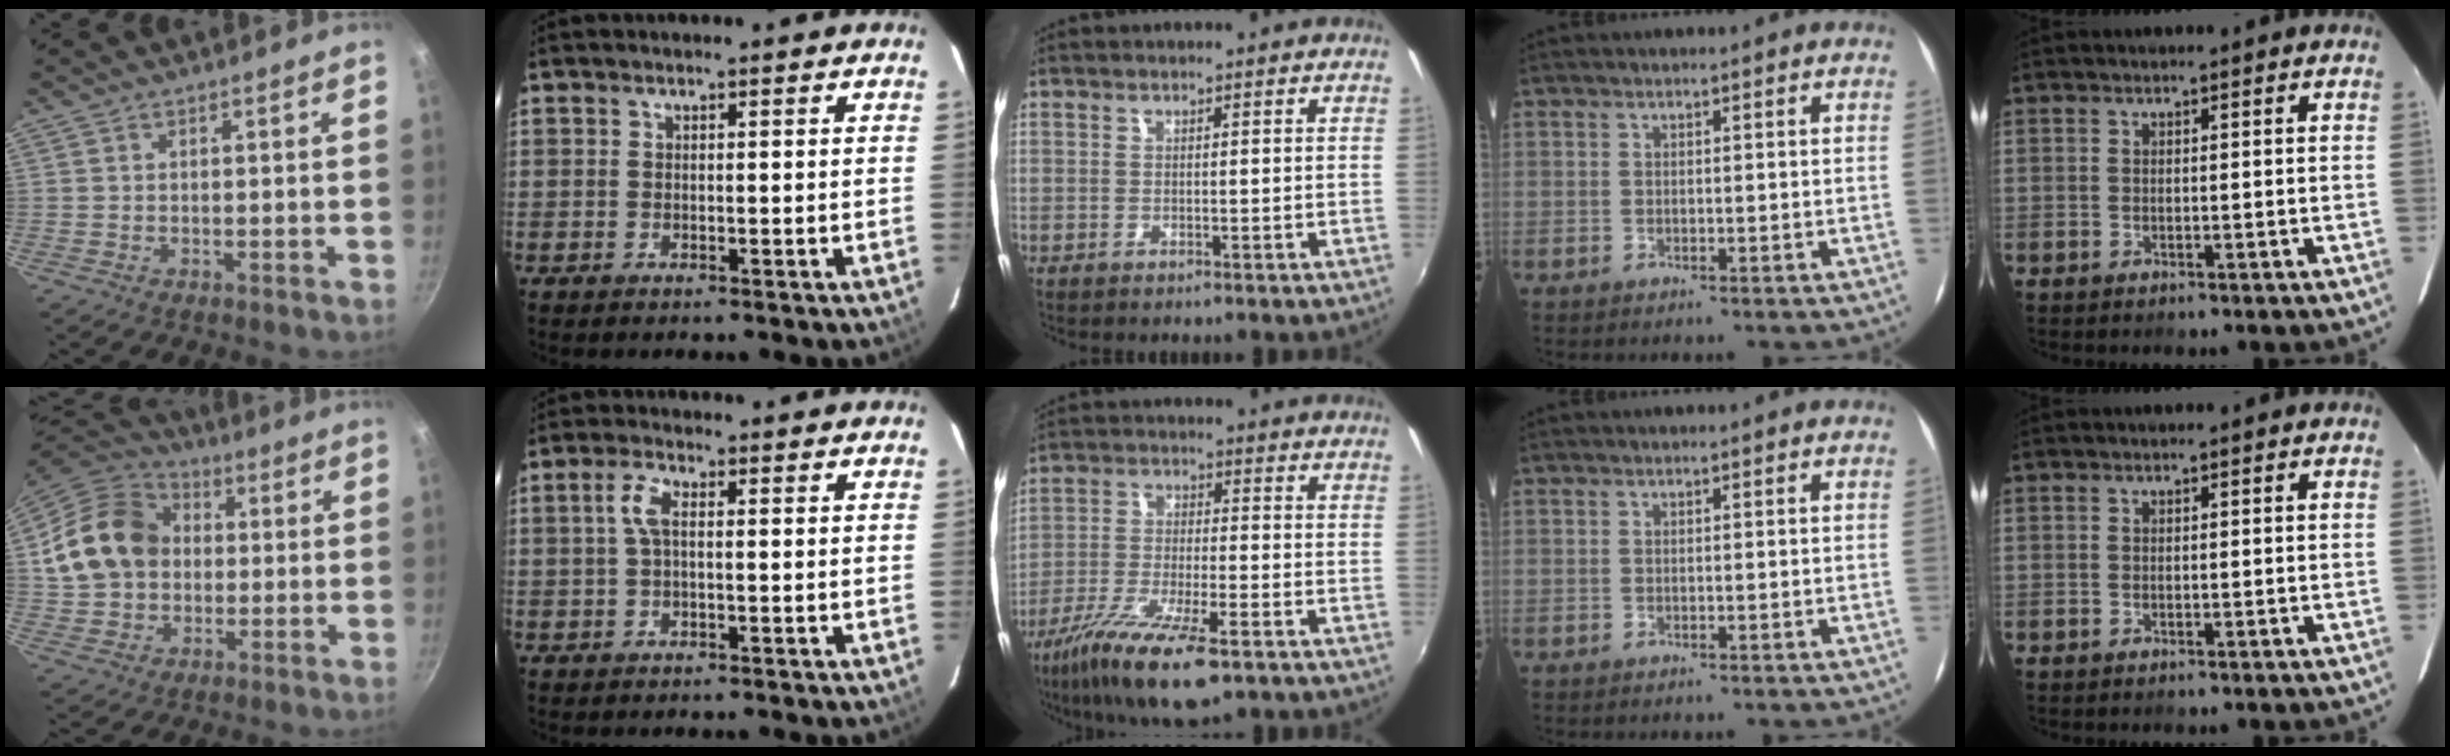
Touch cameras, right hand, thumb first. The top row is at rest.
{"thumb": {"total": 17.1, "force": [2.1, 13.6, 10.2], "torque": [-0.169, 0.031, 0.032]}, "index": {"total": 3.4, "force": [0.2, 1.3, 3.1], "torque": [-0.066, 0.009, 0.005]}, "middle": {"total": 14.8, "force": [-9.5, 3.4, 10.9], "torque": [-0.223, -0.046, -0.178]}}